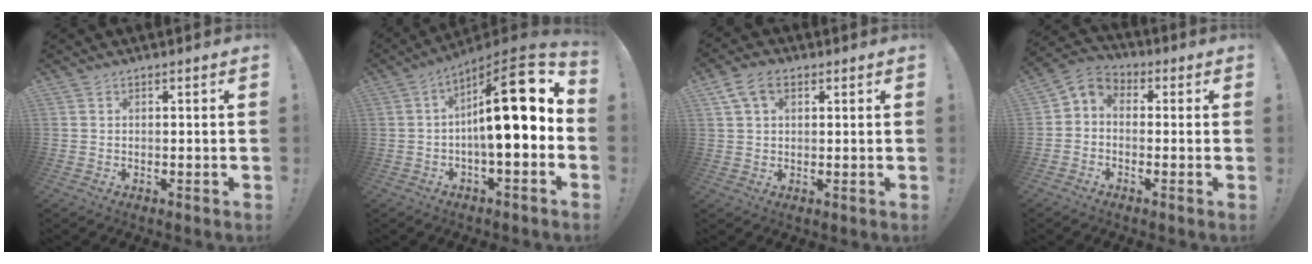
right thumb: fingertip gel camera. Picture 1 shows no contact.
{"total": 19.6, "force": [2.2, 5.2, 18.7], "torque": [-0.275, -0.007, 0.031]}
{"total": 6.7, "force": [2.7, 4.4, 4.3], "torque": [-0.071, 0.003, 0.054]}
{"total": 4.9, "force": [-1.6, 3.8, 2.6], "torque": [-0.047, 0.014, -0.027]}